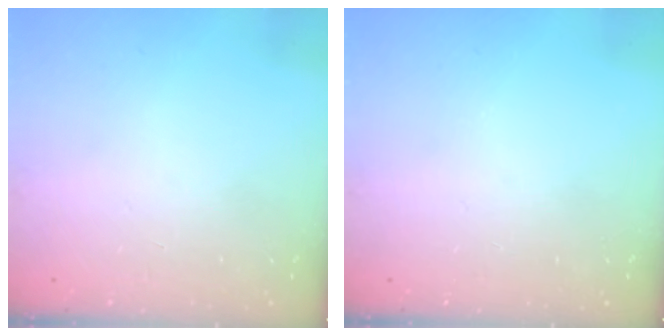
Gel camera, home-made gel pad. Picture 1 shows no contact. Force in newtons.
{"total": 0.0}